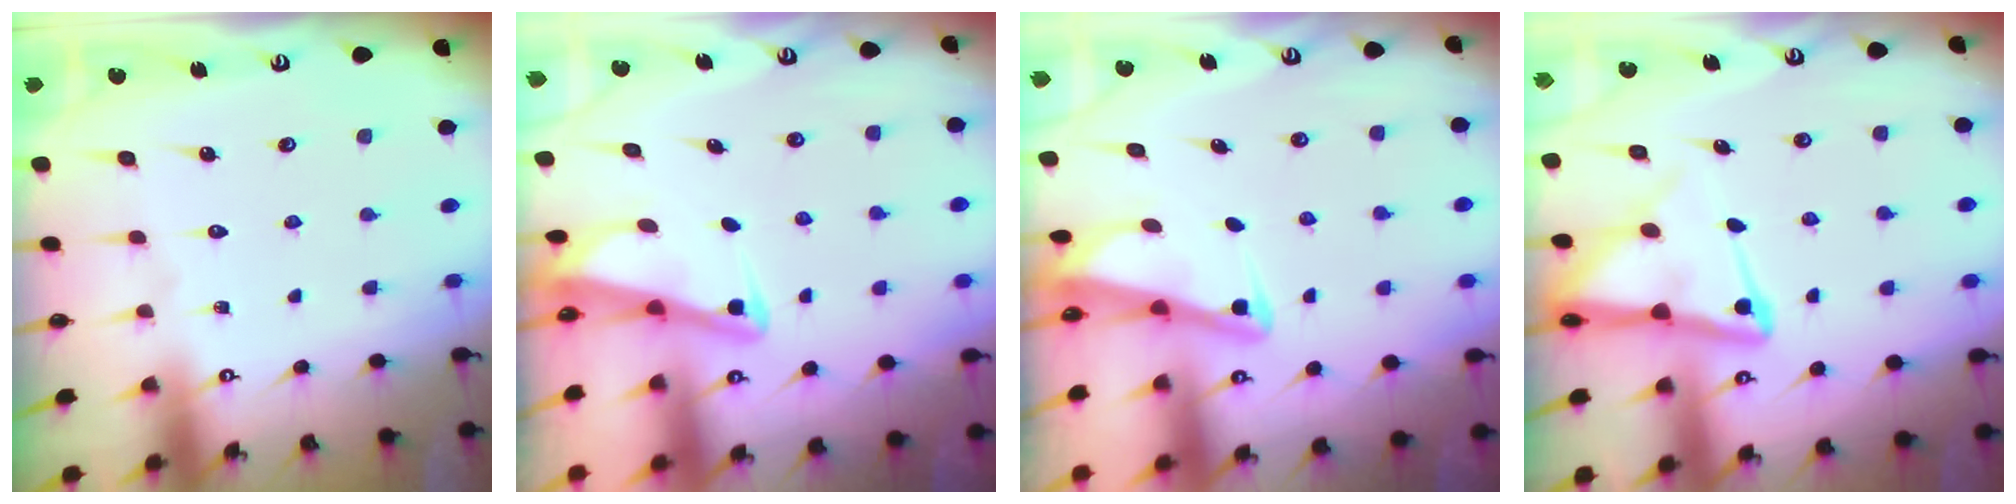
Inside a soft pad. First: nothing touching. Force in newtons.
{"total": 2.9, "press": 2.8, "slide": 0.3}
{"total": 2.9, "press": 2.8, "slide": 0.3}
{"total": 8.8, "press": 8.7, "slide": 1.1}